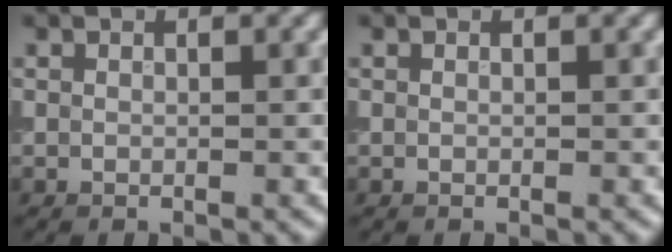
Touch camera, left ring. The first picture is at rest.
{"total": 0.0}